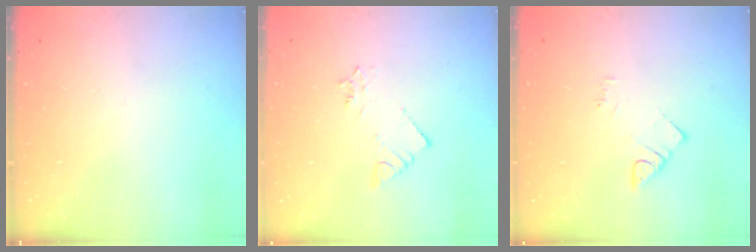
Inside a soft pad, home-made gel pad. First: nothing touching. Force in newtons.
{"total": 2.7, "press": 2.7, "slide": 0.3}
{"total": 3.0, "press": 3.0, "slide": 0.6}